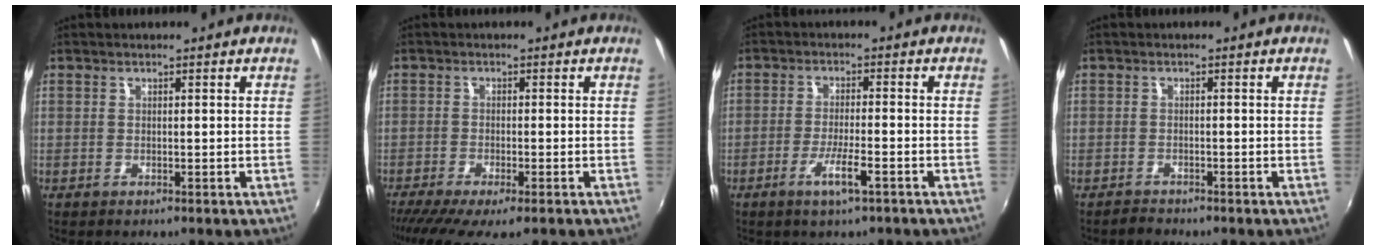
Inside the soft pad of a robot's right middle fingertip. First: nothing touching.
{"total": 9.0, "force": [-6.8, 1.7, 5.7], "torque": [-0.126, -0.041, -0.113]}
{"total": 5.3, "force": [-3.2, 0.9, 4.1], "torque": [-0.086, -0.009, -0.055]}
{"total": 1.6, "force": [-1.5, 0.6, -0.2], "torque": [-0.003, 0.001, -0.027]}